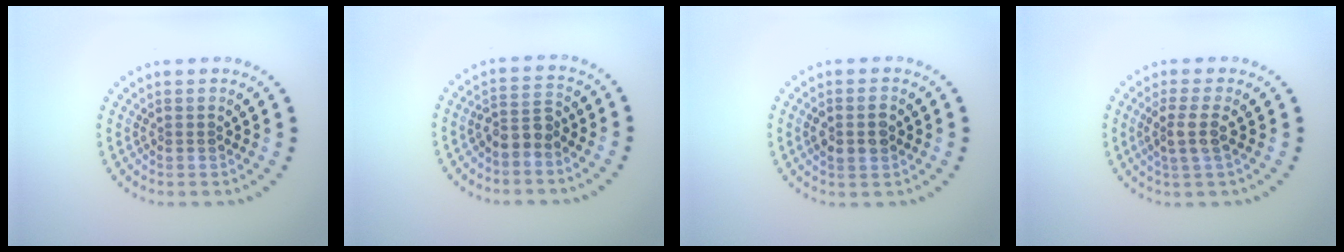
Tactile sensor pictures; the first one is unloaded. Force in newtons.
{"total": 2.4, "press": 2.1, "slide": 1.2}
{"total": 2.3, "press": 2.3, "slide": 0.3}
{"total": 2.3, "press": 1.9, "slide": 1.2}